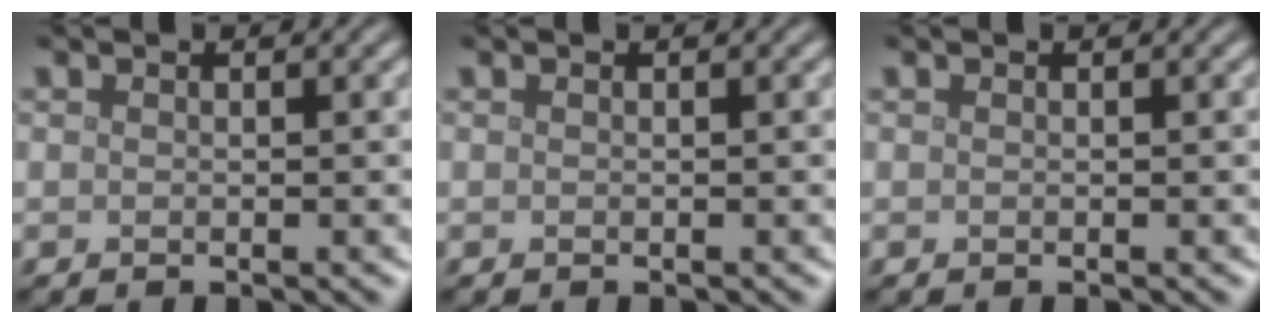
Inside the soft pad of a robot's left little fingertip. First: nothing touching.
{"total": 0.0}
{"total": 0.0}